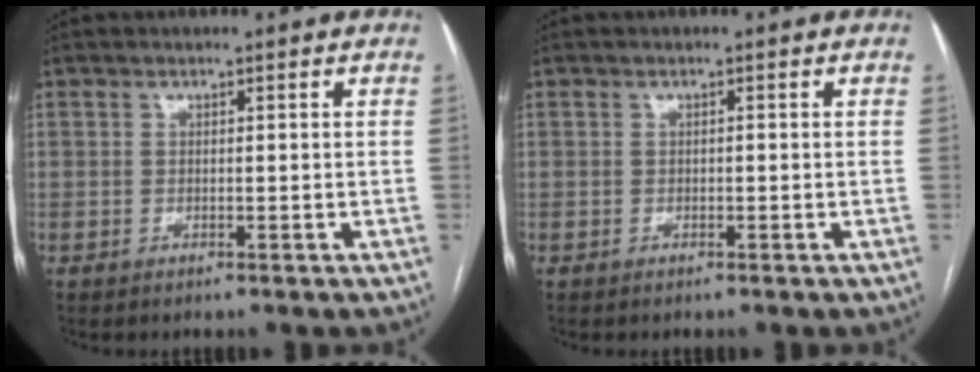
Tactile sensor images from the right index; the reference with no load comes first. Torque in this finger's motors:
{"motor_torque": [0.11, 0.08, -0.01, 0.00]}